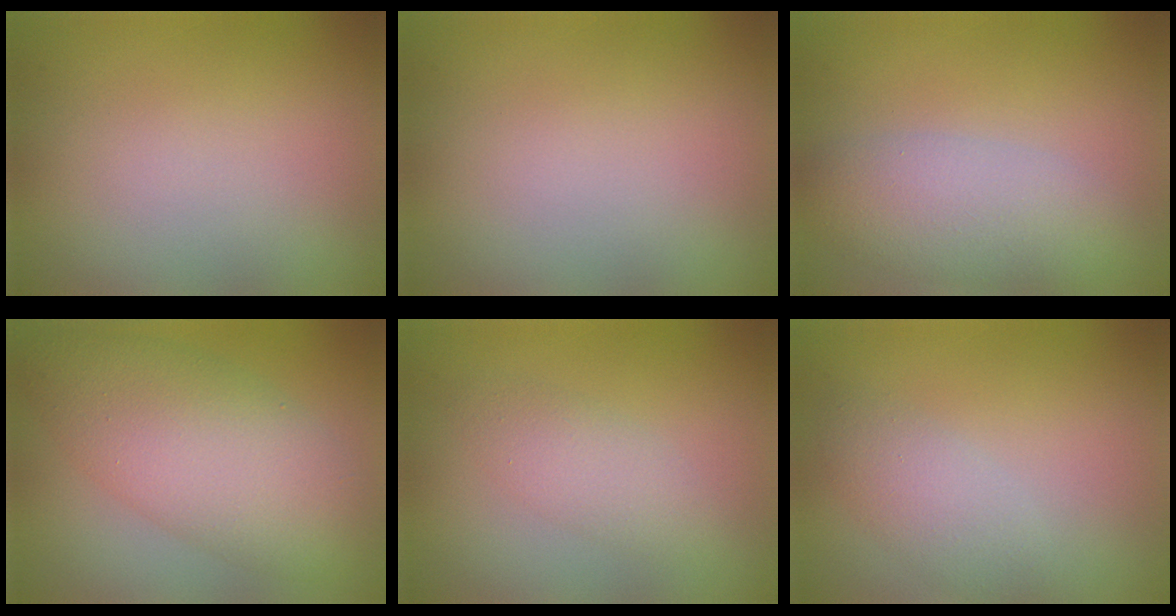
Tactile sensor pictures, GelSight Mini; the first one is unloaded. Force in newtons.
{"total": 0.0}
{"total": 4.5, "press": 4.5, "slide": 0.2}
{"total": 8.5, "press": 8.5, "slide": 0.2}
{"total": 2.3, "press": 2.3, "slide": 0.1}
{"total": 2.8, "press": 2.8, "slide": 0.1}